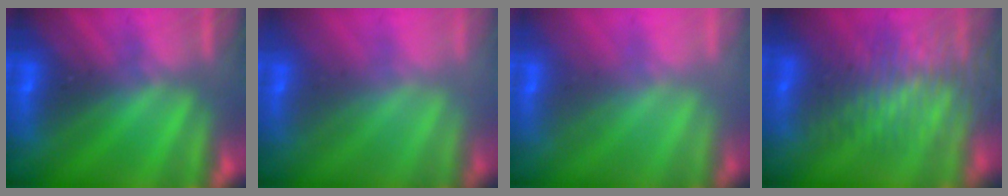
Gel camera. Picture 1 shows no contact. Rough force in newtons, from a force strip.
{"total": 2.0}
{"total": 2.2}
{"total": 3.3}